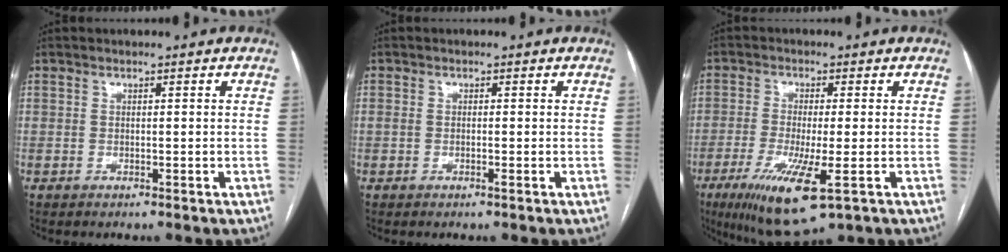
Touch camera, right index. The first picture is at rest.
{"total": 0.7, "force": [-0.2, 0.2, 0.7], "torque": [-0.009, 0.004, -0.003]}
{"total": 10.5, "force": [-4.7, 1.8, 9.2], "torque": [-0.171, -0.032, -0.075]}